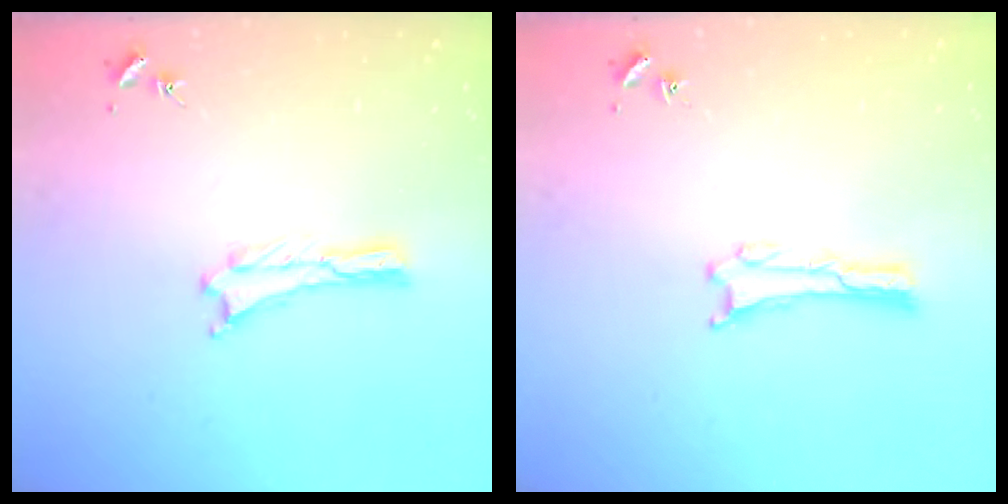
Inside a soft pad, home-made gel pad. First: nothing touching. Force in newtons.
{"total": 0.0}